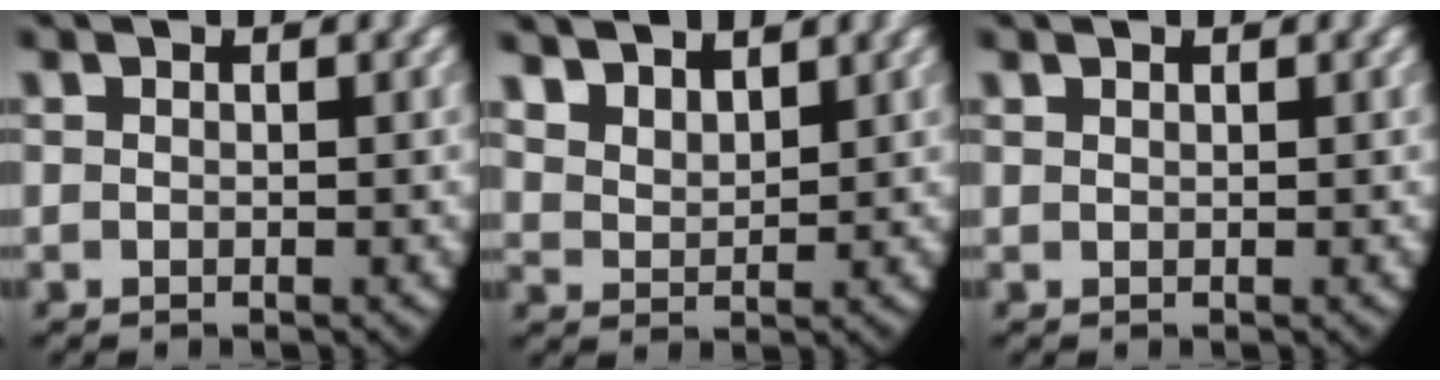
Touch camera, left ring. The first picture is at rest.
{"total": 4.1, "force": [3.0, 2.4, 1.5], "torque": [-0.045, -0.005, 0.056]}
{"total": 0.5, "force": [0.4, -0.3, 0.1], "torque": [0.000, -0.004, 0.012]}